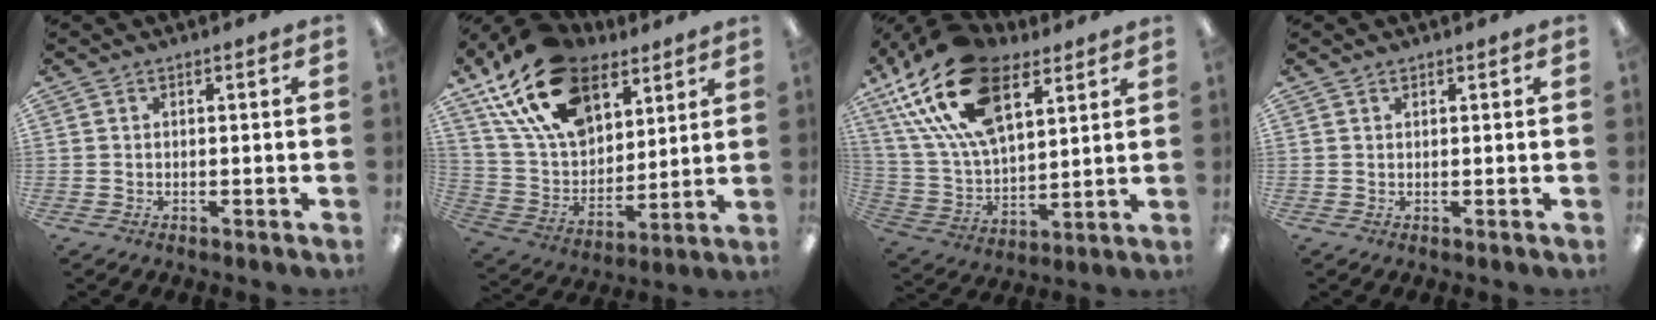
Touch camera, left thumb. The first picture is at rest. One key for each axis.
{"total": 22.5, "fx": 13.8, "fy": 13.2, "fz": 11.9, "tx": -0.230, "ty": -0.062, "tz": 0.252}
{"total": 24.2, "fx": 12.7, "fy": 13.3, "fz": 15.8, "tx": -0.323, "ty": -0.045, "tz": 0.226}
{"total": 0.6, "fx": 0.6, "fy": 0.3, "fz": 0.1, "tx": -0.004, "ty": 0.001, "tz": 0.011}